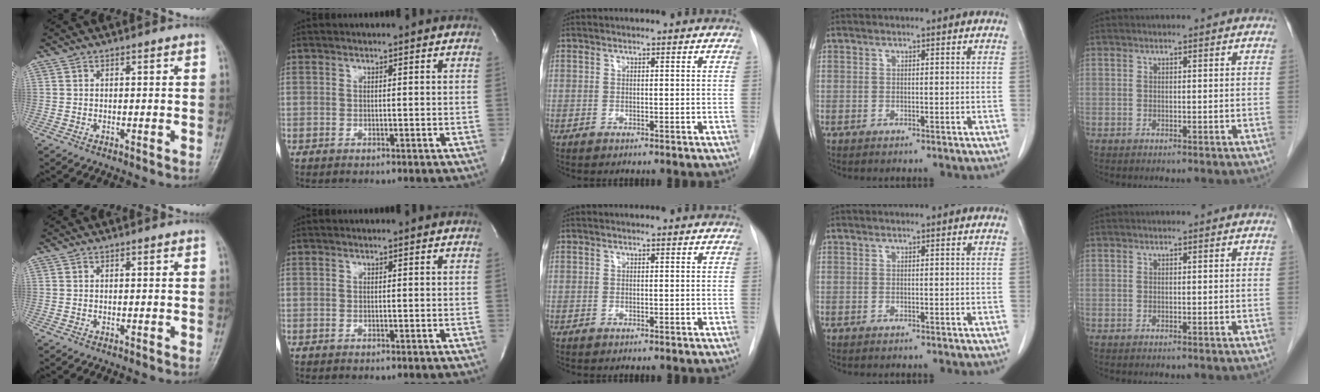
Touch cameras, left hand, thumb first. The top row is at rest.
{}